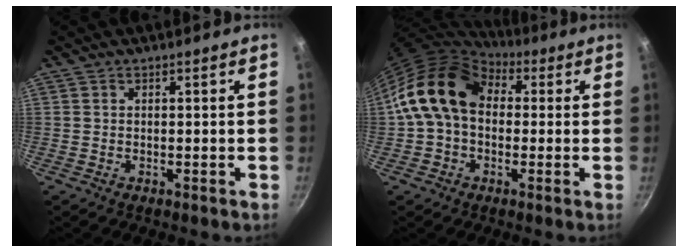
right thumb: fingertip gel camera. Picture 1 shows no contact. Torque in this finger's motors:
{"motor_torque": [0.94, 3.02, 0.77, -0.72, 0.43]}